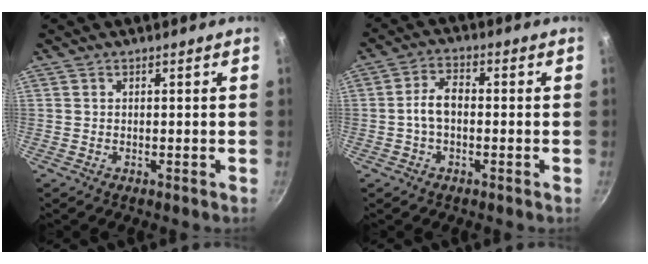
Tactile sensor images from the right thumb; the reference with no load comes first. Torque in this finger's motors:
{"motor_torque": [0.00, -0.21, 0.70, -0.45, 0.01]}